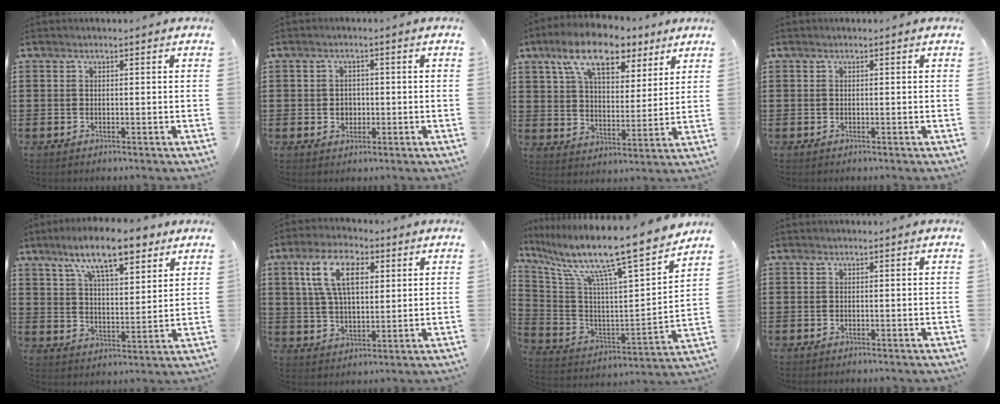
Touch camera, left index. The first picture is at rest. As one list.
[{"total": 2.1, "force": [-0.2, 1.9, 0.9], "torque": [-0.024, 0.007, -0.008]}, {"total": 11.7, "force": [8.2, 4.7, 6.8], "torque": [-0.136, -0.016, 0.147]}, {"total": 0.0}, {"total": 11.8, "force": [8.4, 3.0, 7.7], "torque": [-0.153, -0.014, 0.148]}, {"total": 10.3, "force": [4.1, 5.0, 8.0], "torque": [-0.175, 0.016, 0.073]}, {"total": 13.0, "force": [10.6, 0.2, 7.4], "torque": [-0.162, -0.086, 0.163]}, {"total": 0.0}]